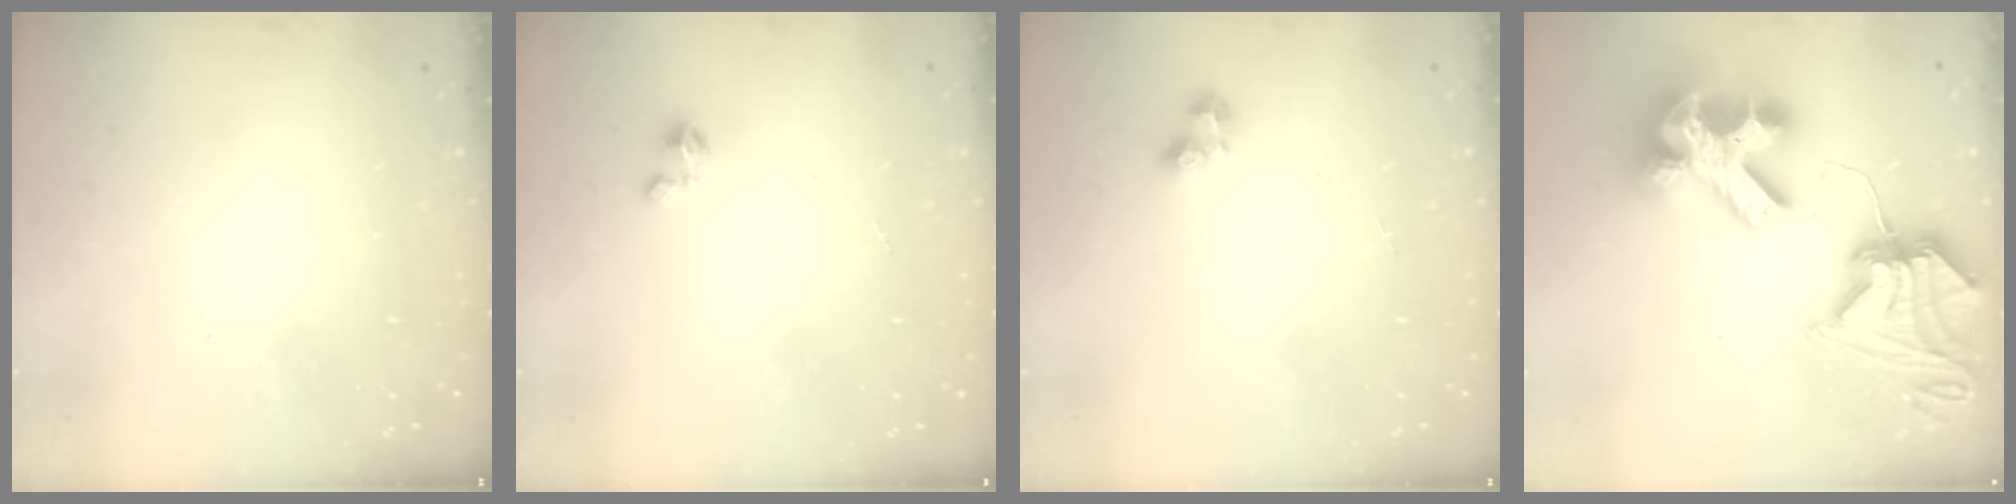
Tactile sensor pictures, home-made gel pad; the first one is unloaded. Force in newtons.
{"total": 1.5, "press": 1.5, "slide": 0.1}
{"total": 2.6, "press": 2.6, "slide": 0.2}
{"total": 18.4, "press": 18.3, "slide": 2.4}